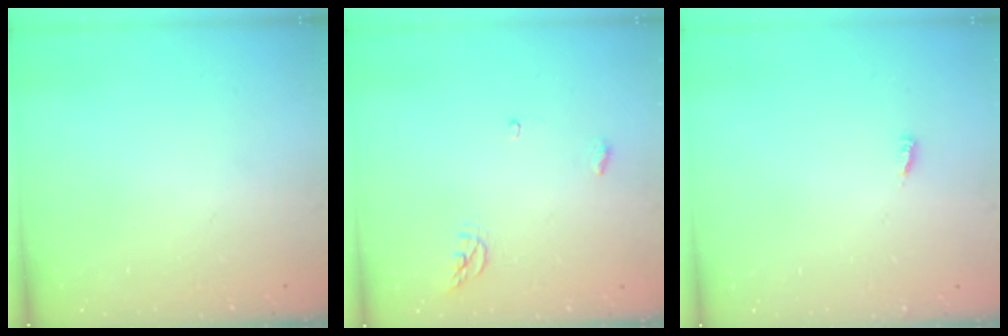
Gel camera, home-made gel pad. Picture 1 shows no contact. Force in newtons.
{"total": 4.0, "press": 3.9, "slide": 0.4}
{"total": 2.6, "press": 2.6, "slide": 0.3}